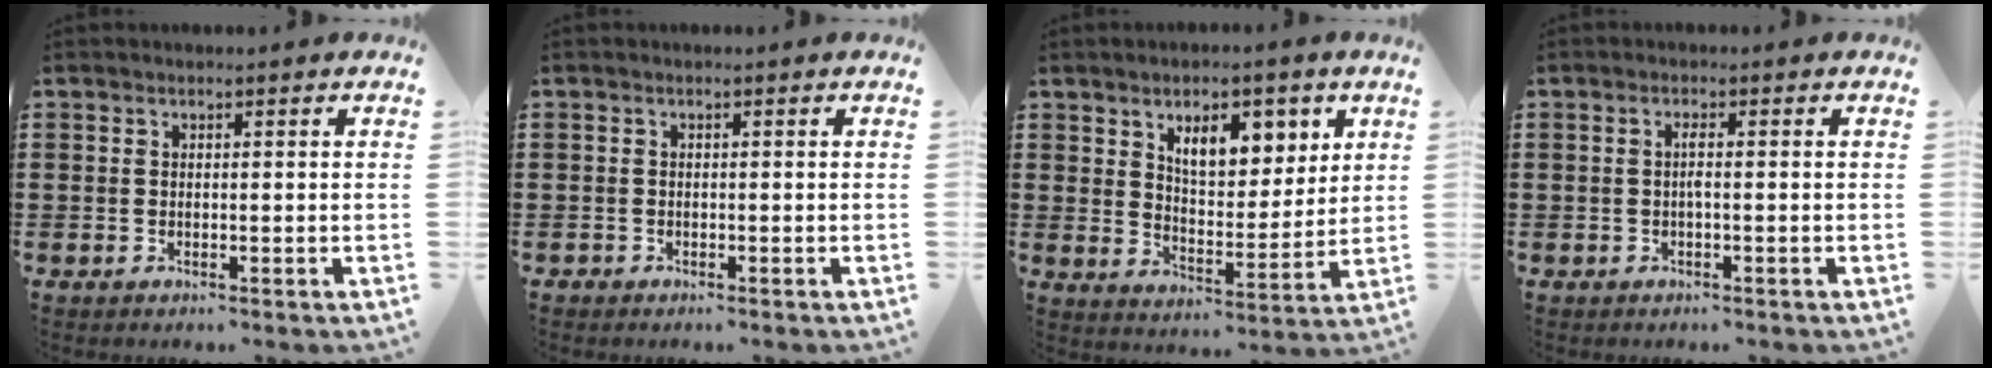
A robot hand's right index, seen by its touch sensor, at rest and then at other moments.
{"total": 0.8, "force": [-0.6, 0.5, -0.1], "torque": [0.000, 0.004, -0.015]}
{"total": 7.9, "force": [4.3, 3.9, 5.4], "torque": [-0.091, -0.003, 0.069]}
{"total": 1.4, "force": [-0.3, 0.1, 1.4], "torque": [-0.034, -0.004, -0.008]}